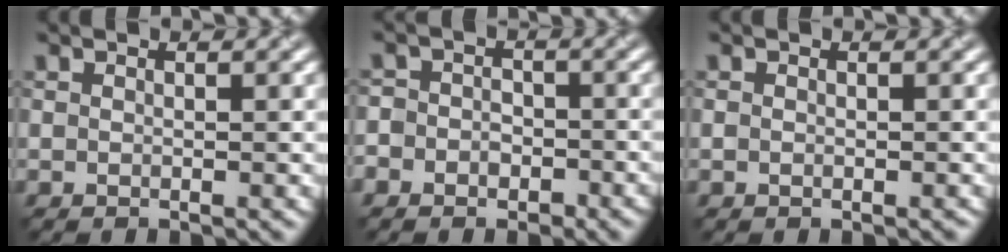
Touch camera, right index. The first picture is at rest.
{"total": 3.6, "force": [-2.5, 2.5, 0.2], "torque": [0.017, 0.010, -0.045]}
{"total": 0.6, "force": [-0.1, -0.3, -0.5], "torque": [0.001, 0.000, 0.005]}